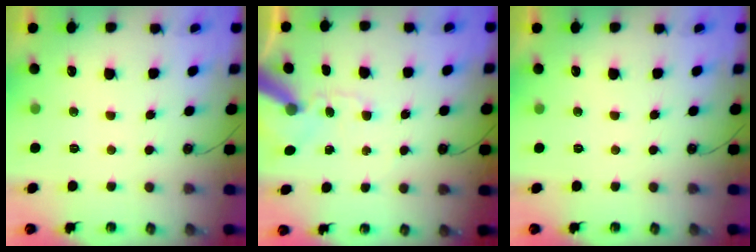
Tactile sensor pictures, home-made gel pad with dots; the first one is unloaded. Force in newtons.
{"total": 11.4, "press": 11.3, "slide": 1.8}
{"total": 0.0}